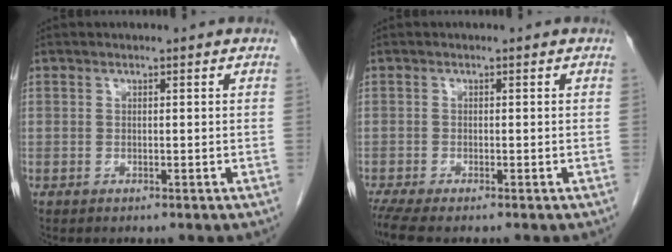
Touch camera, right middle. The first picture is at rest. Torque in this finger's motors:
{"motor_torque": [0.65, -0.44, 0.03, 0.05]}